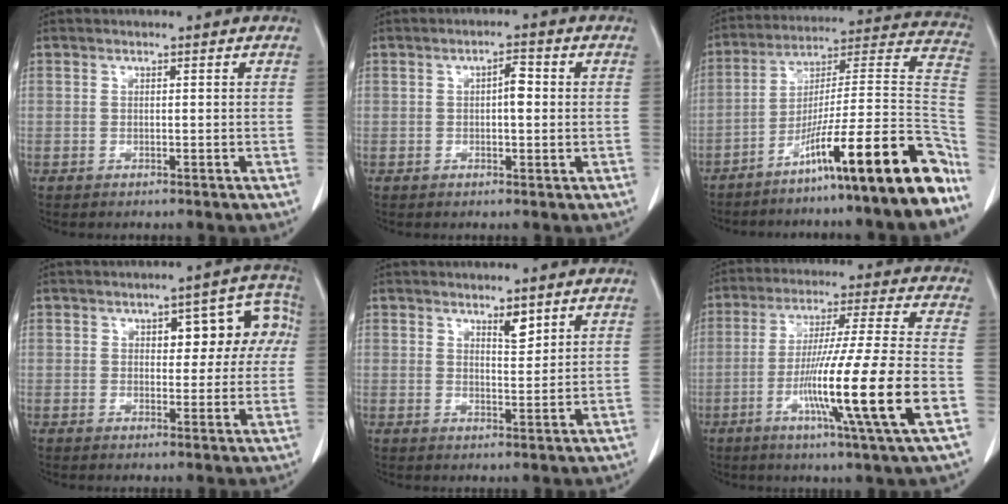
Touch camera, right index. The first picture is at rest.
{"total": 2.6, "force": [0.2, 0.9, 2.5], "torque": [-0.035, 0.010, 0.001]}
{"total": 23.7, "force": [-14.9, 0.0, 18.5], "torque": [-0.195, 0.031, -0.247]}
{"total": 8.8, "force": [2.1, 4.3, 7.4], "torque": [-0.067, 0.038, 0.023]}
{"total": 2.7, "force": [2.0, 0.8, 1.6], "torque": [-0.025, -0.005, 0.034]}
{"total": 17.8, "force": [-5.7, -1.5, 16.8], "torque": [-0.294, -0.017, -0.103]}